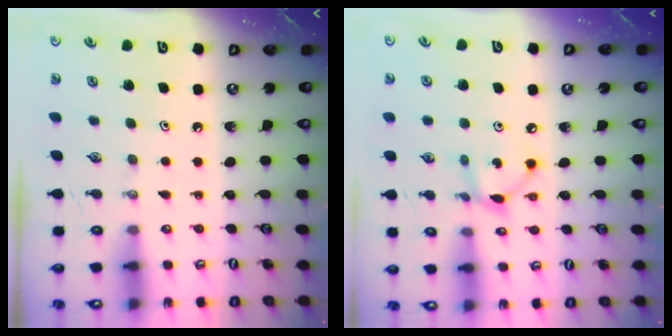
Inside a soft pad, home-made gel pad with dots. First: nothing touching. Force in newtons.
{"total": 6.2, "press": 6.2, "slide": 0.2}